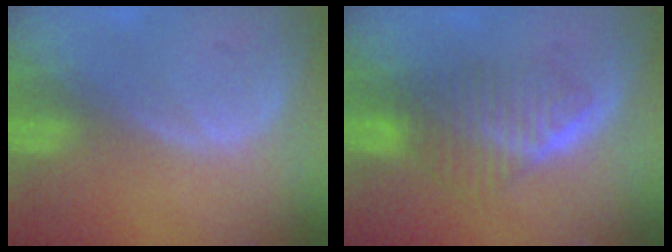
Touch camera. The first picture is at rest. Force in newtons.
{"total": 6.6, "press": 6.0, "slide": 2.8}